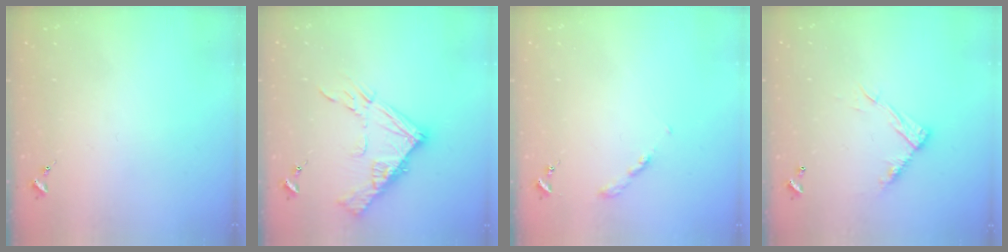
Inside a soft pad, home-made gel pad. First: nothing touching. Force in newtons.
{"total": 14.5, "press": 14.4, "slide": 1.6}
{"total": 2.7, "press": 2.6, "slide": 0.3}
{"total": 10.6, "press": 10.6, "slide": 0.4}